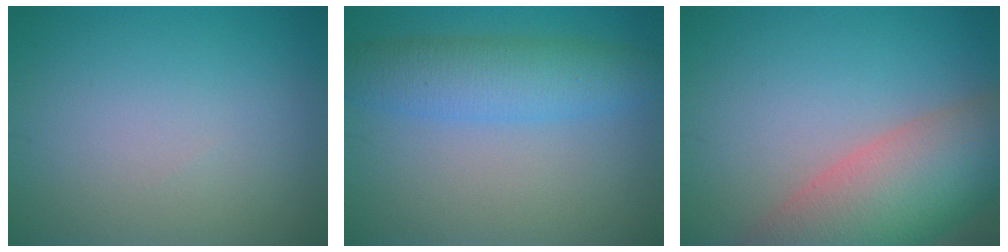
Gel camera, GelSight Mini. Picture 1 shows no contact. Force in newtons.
{"total": 5.1, "press": 5.1, "slide": 0.2}
{"total": 10.3, "press": 10.3, "slide": 1.0}